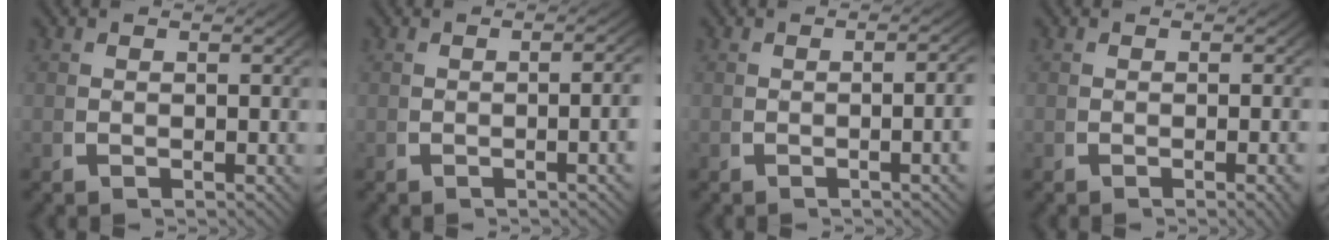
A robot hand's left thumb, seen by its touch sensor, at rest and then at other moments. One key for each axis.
{"total": 2.9, "fx": -0.5, "fy": 0.7, "fz": 2.8, "tx": -0.035, "ty": 0.005, "tz": -0.013}
{"total": 3.4, "fx": -0.5, "fy": 0.9, "fz": 3.2, "tx": -0.039, "ty": 0.006, "tz": -0.014}
{"total": 1.4, "fx": -0.5, "fy": 0.1, "fz": 1.3, "tx": -0.020, "ty": 0.002, "tz": -0.009}